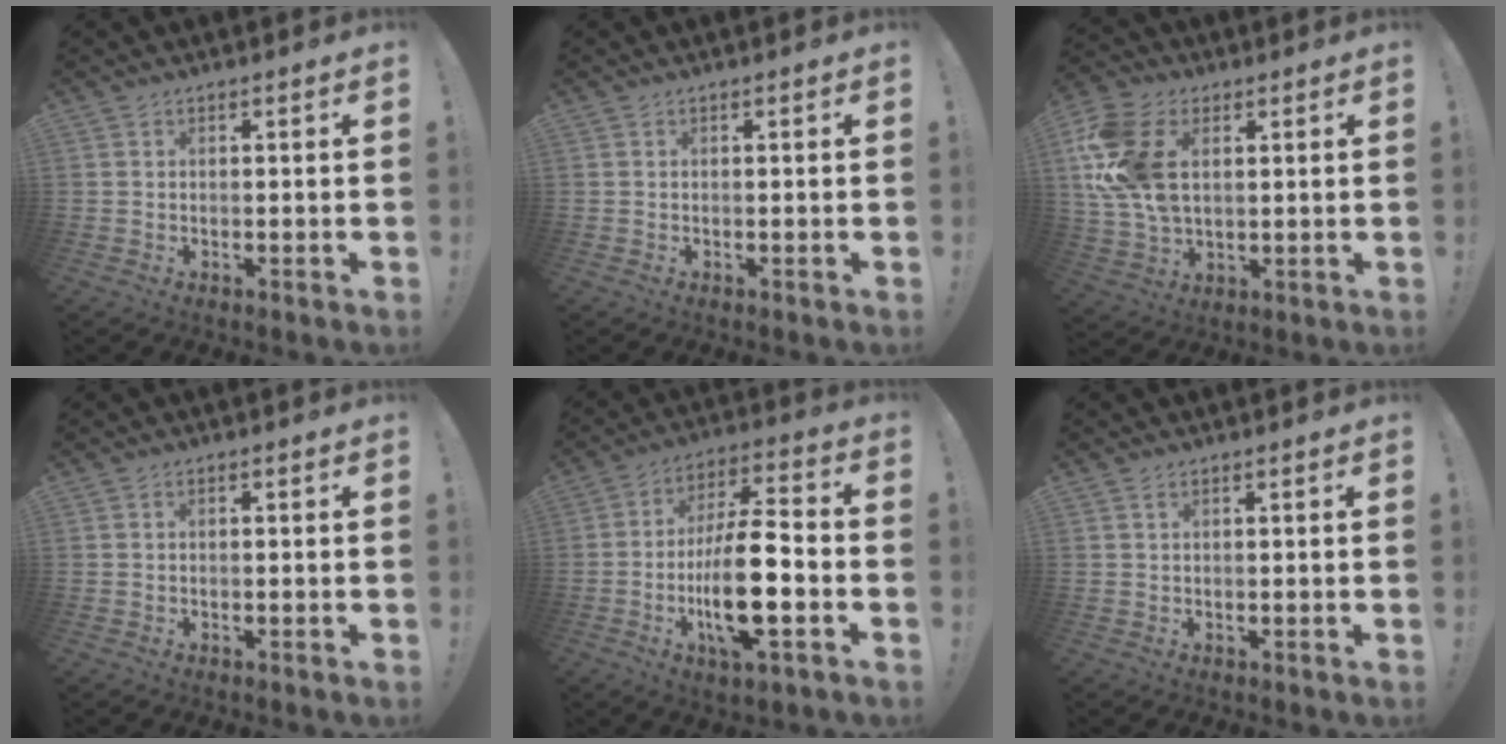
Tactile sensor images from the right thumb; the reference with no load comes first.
{"total": 0.0}
{"total": 17.5, "force": [4.7, 11.7, 12.2], "torque": [-0.255, -0.009, 0.087]}
{"total": 0.6, "force": [-0.3, 0.3, 0.4], "torque": [-0.011, 0.003, -0.005]}
{"total": 17.3, "force": [-4.4, 5.6, 15.8], "torque": [-0.293, 0.011, -0.075]}
{"total": 0.9, "force": [0.5, 0.4, 0.6], "torque": [-0.013, 0.000, 0.010]}